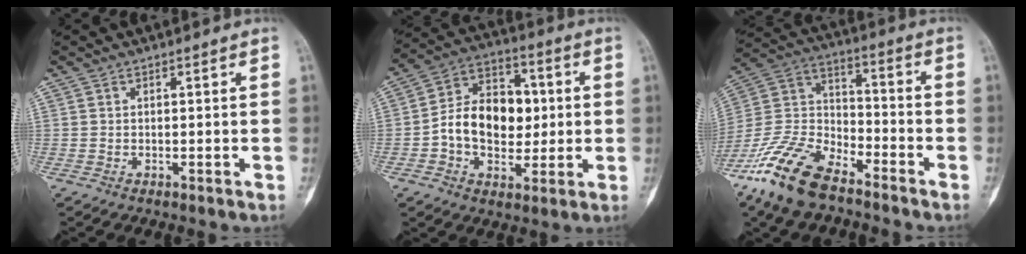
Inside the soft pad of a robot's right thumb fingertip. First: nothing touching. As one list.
[{"total": 15.1, "force": [-0.1, 10.7, 10.7], "torque": [-0.139, 0.028, -0.003]}, {"total": 17.0, "force": [-12.0, 7.2, 9.6], "torque": [-0.194, 0.054, -0.235]}]